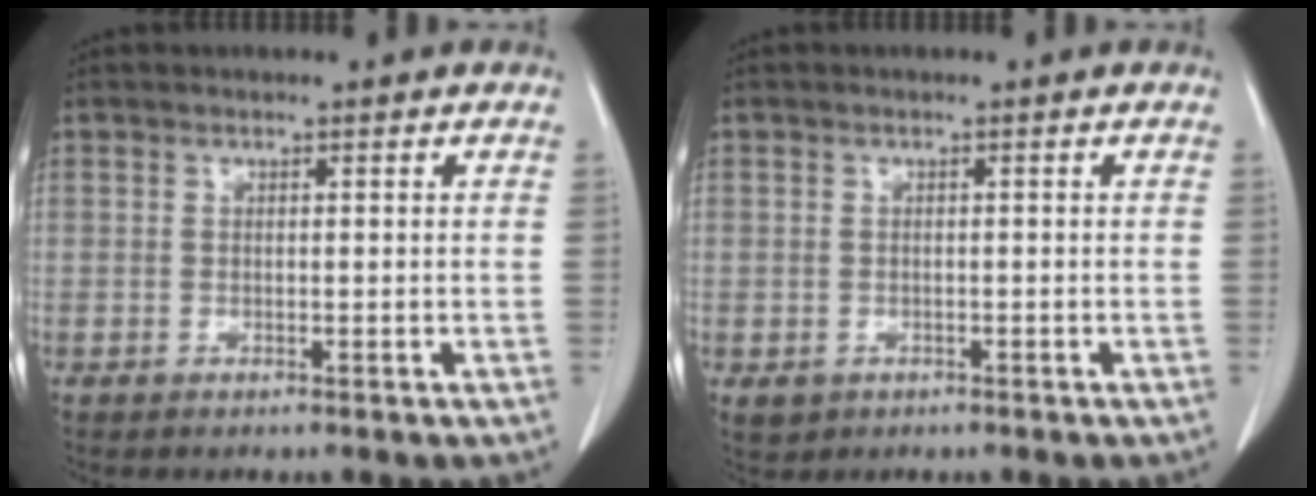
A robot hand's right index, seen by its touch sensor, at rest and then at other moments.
{"total": 2.1, "force": [-0.8, 1.9, 0.5], "torque": [-0.007, 0.002, -0.004]}